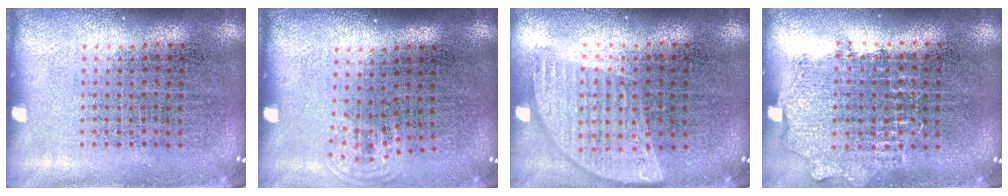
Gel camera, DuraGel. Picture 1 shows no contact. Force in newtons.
{"total": 0.7, "press": 0.5, "slide": 0.5}
{"total": 0.9, "press": 0.8, "slide": 0.3}
{"total": 0.9, "press": 0.8, "slide": 0.3}